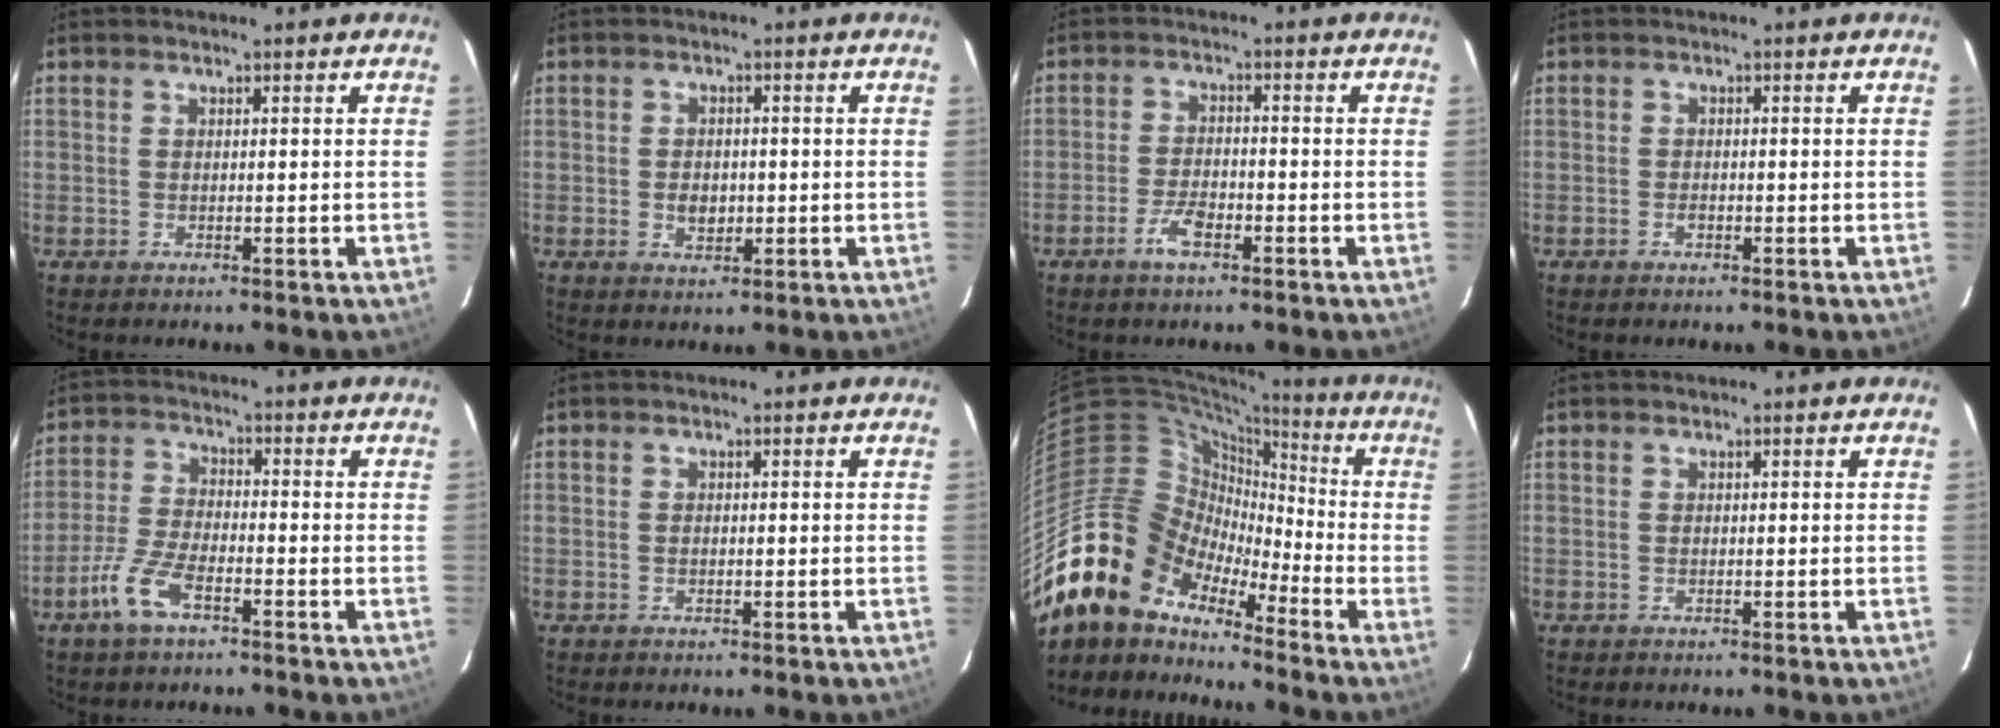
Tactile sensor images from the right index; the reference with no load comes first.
{"total": 3.6, "force": [-0.6, 2.6, 2.4], "torque": [-0.042, -0.001, -0.007]}
{"total": 4.5, "force": [-2.8, 1.7, 3.1], "torque": [-0.069, 0.000, -0.051]}
{"total": 1.1, "force": [-0.6, 0.7, 0.5], "torque": [-0.010, 0.000, -0.010]}
{"total": 7.6, "force": [-4.5, 2.7, 5.4], "torque": [-0.126, -0.002, -0.090]}
{"total": 0.6, "force": [-0.1, 0.4, 0.5], "torque": [-0.008, 0.000, -0.001]}
{"total": 16.8, "force": [-13.1, 9.0, 5.6], "torque": [-0.110, 0.017, -0.255]}
{"total": 0.0}